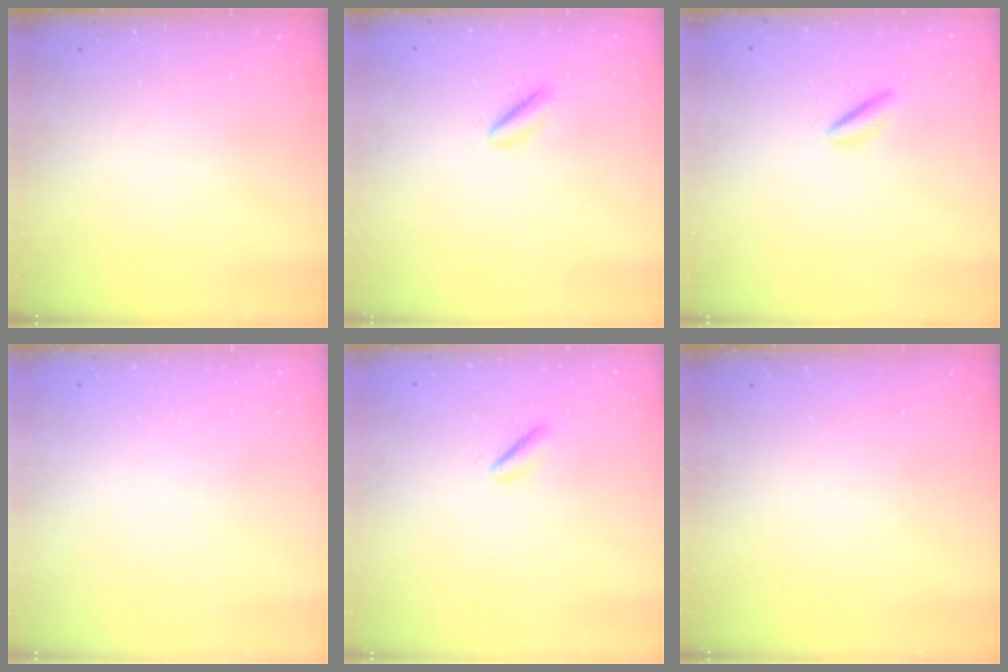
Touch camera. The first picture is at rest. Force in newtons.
{"total": 2.4, "press": 2.3, "slide": 0.8}
{"total": 2.8, "press": 2.6, "slide": 1.0}
{"total": 2.0, "press": 2.0, "slide": 0.1}
{"total": 1.1, "press": 0.9, "slide": 0.7}
{"total": 0.0}